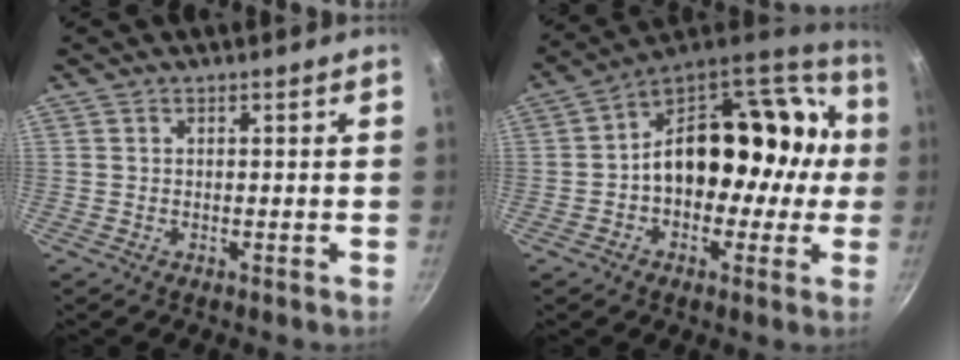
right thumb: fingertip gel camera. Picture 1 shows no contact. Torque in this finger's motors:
{"motor_torque": [2.37, 2.64, 0.95, -0.82, 0.15]}